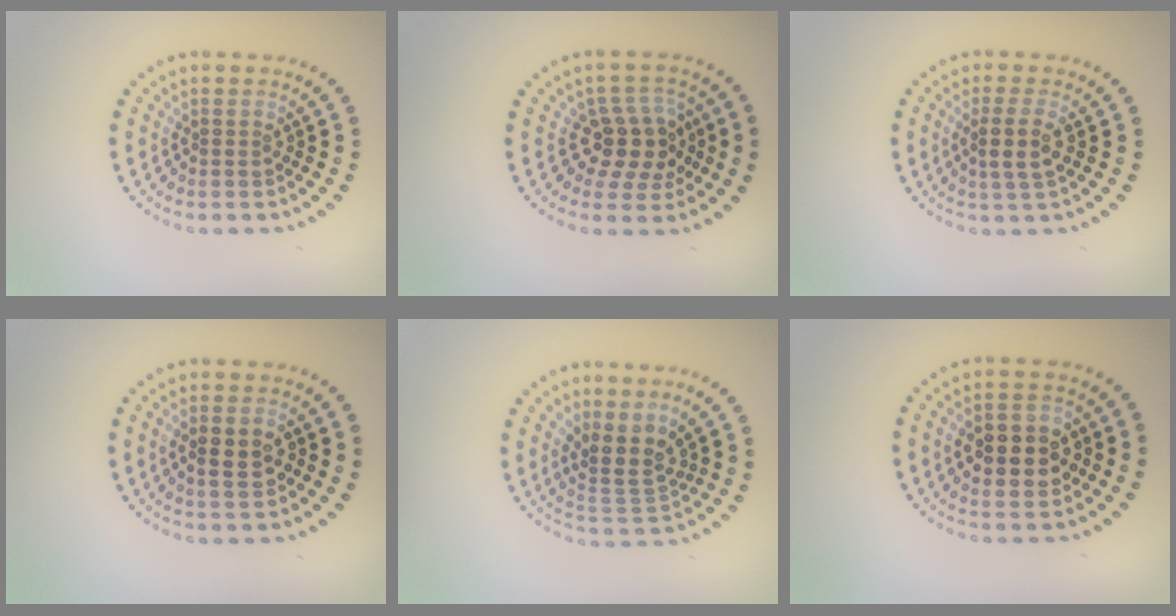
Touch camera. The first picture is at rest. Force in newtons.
{"total": 3.8, "press": 3.4, "slide": 1.7}
{"total": 2.5, "press": 2.2, "slide": 1.2}
{"total": 2.8, "press": 2.8, "slide": 0.3}
{"total": 3.4, "press": 2.5, "slide": 2.3}
{"total": 4.9, "press": 4.9, "slide": 0.4}